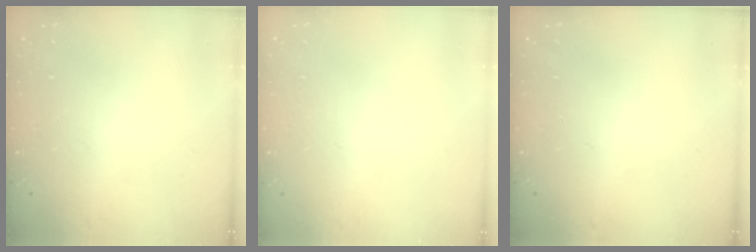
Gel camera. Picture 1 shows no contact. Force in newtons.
{"total": 0.0}
{"total": 0.0}